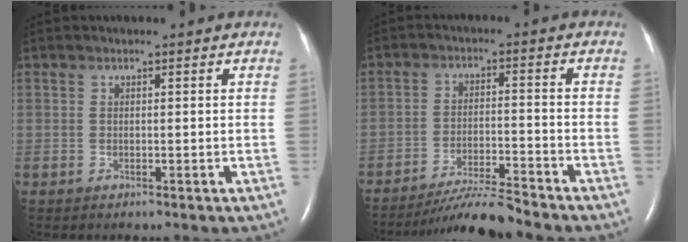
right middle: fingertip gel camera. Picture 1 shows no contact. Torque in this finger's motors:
{"motor_torque": [-0.14, -0.44, 0.05, 0.03]}